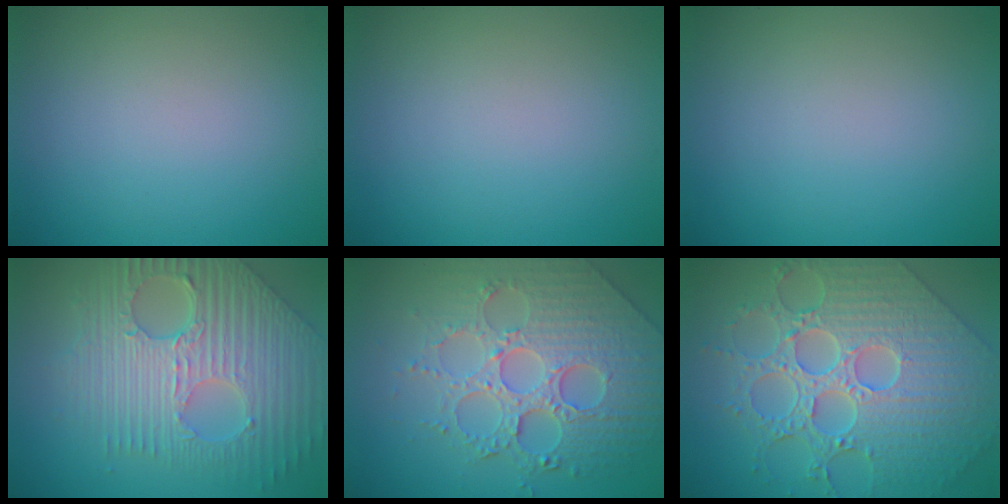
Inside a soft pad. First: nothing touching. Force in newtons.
{"total": 0.0}
{"total": 0.0}
{"total": 9.8, "press": 6.7, "slide": 7.1}
{"total": 8.1, "press": 6.0, "slide": 5.4}
{"total": 9.3, "press": 7.3, "slide": 5.7}